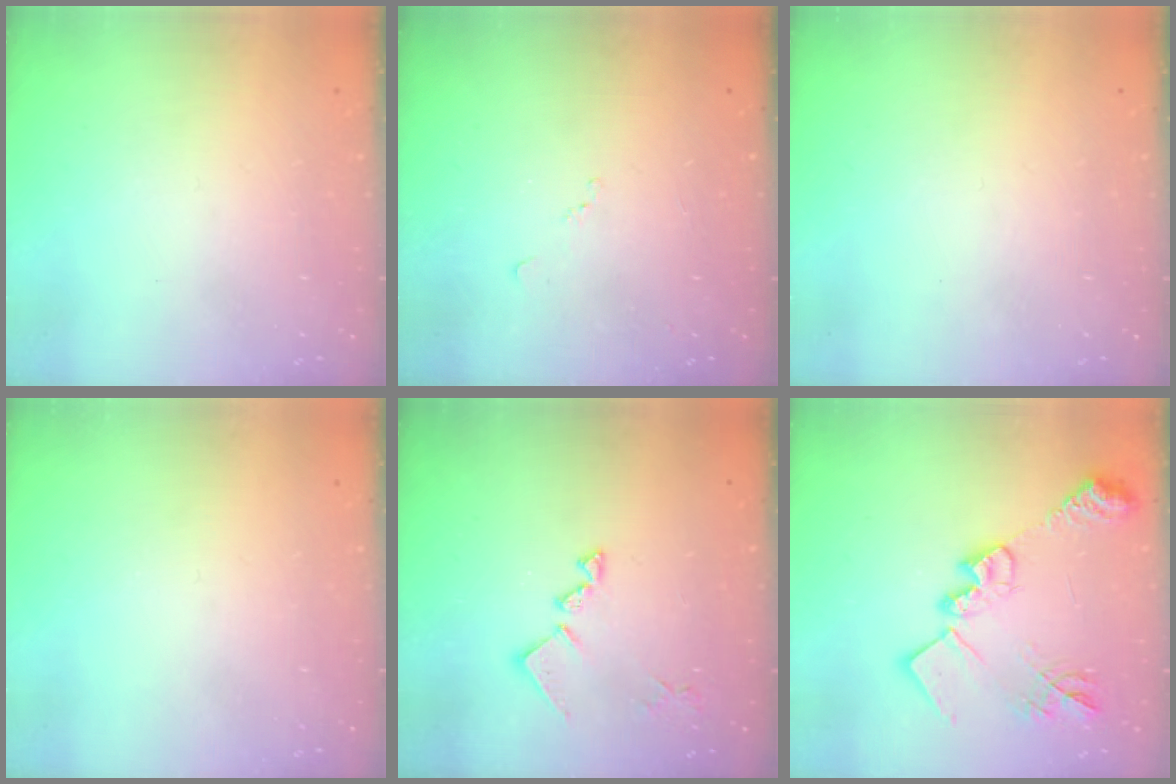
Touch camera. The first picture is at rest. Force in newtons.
{"total": 6.6, "press": 6.6, "slide": 0.7}
{"total": 0.0}
{"total": 0.0}
{"total": 12.1, "press": 12.1, "slide": 0.6}
{"total": 20.8, "press": 20.8, "slide": 1.4}